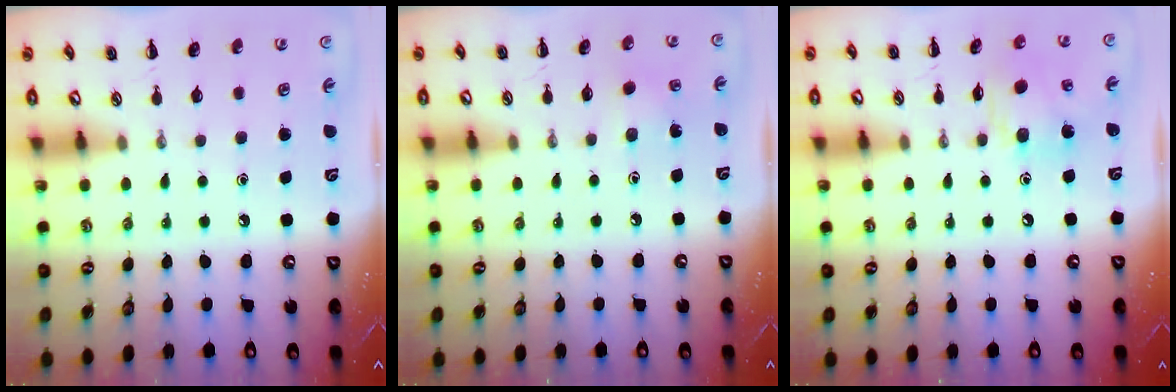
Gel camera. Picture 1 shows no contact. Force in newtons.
{"total": 2.8, "press": 2.6, "slide": 0.9}
{"total": 11.0, "press": 10.8, "slide": 2.4}